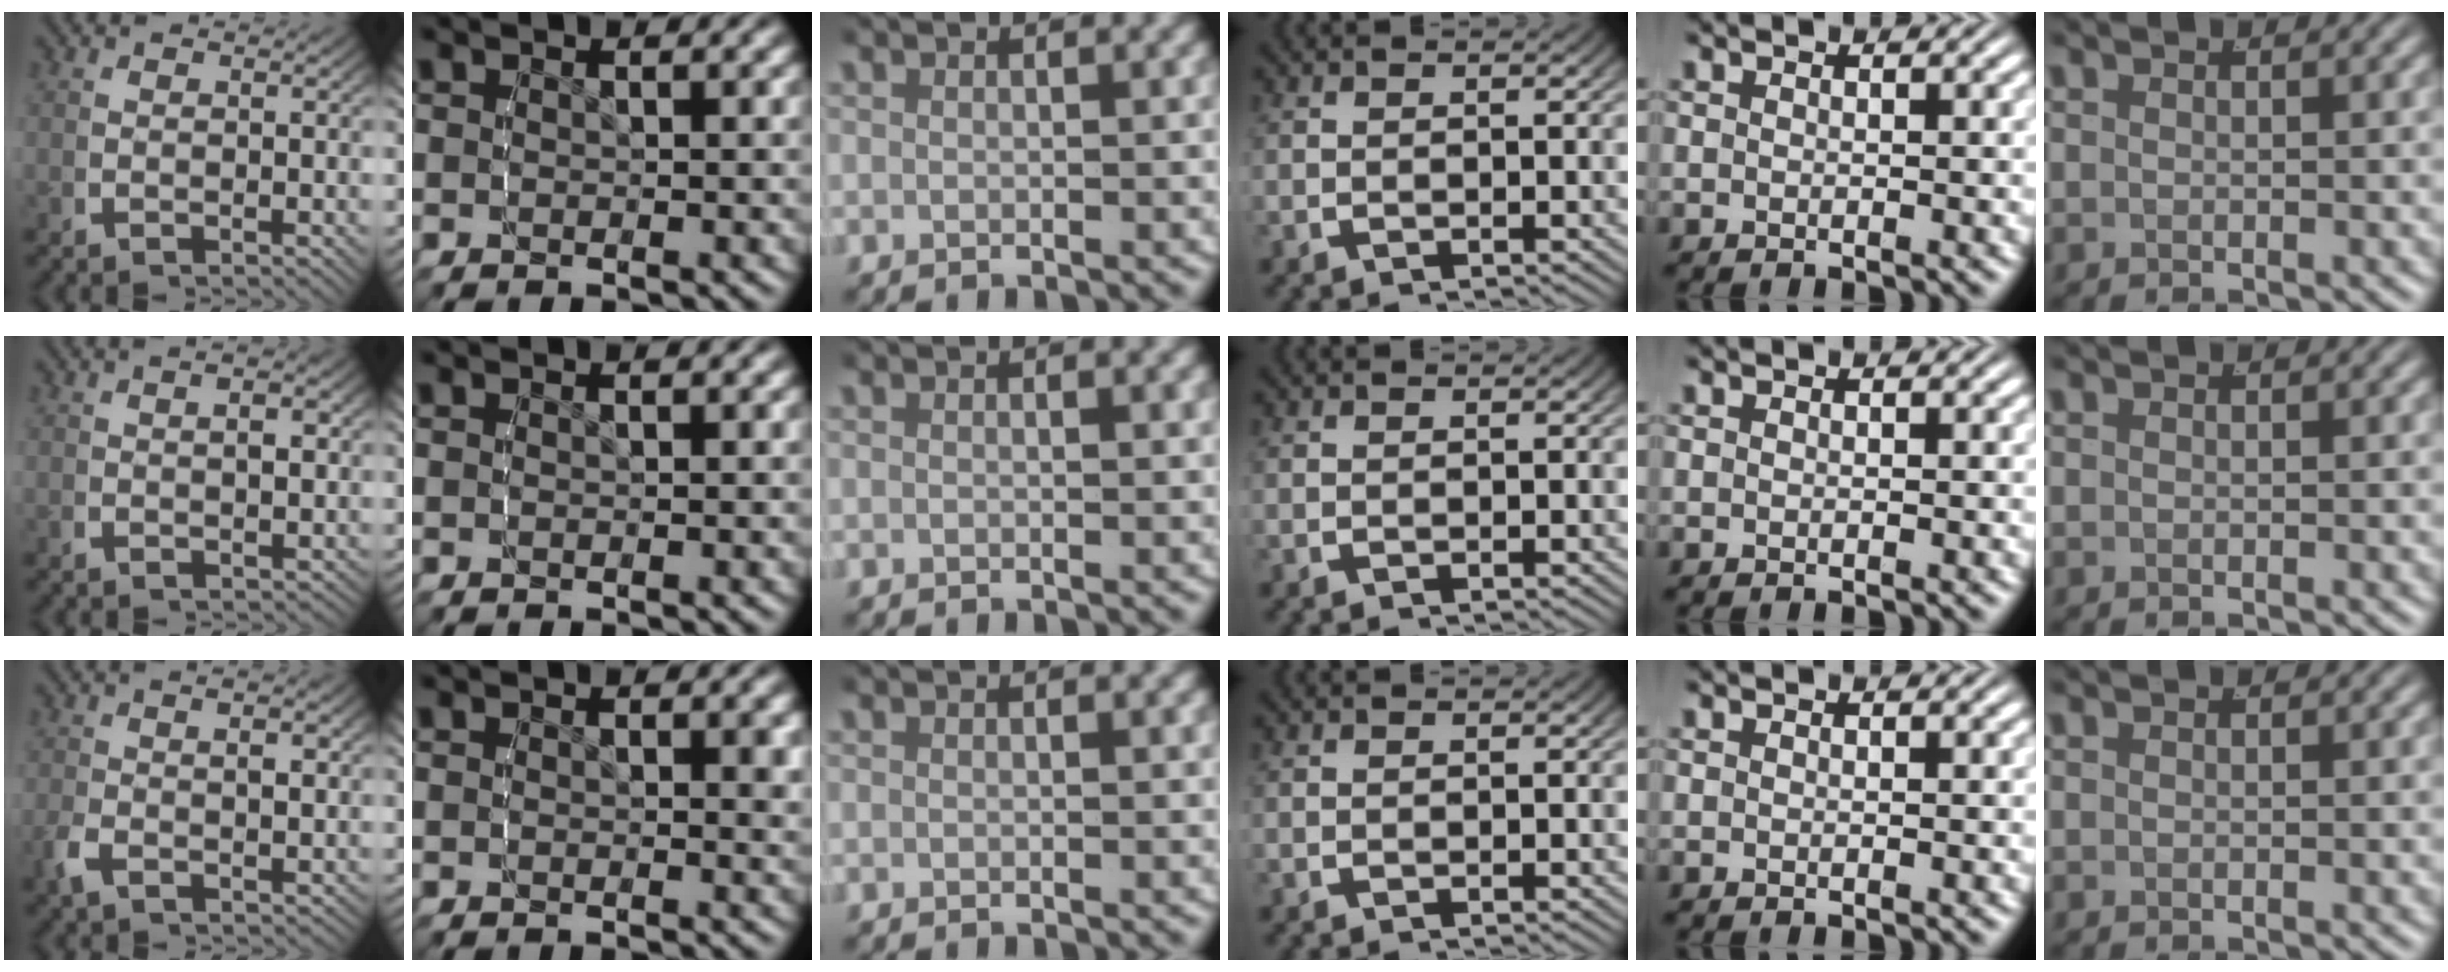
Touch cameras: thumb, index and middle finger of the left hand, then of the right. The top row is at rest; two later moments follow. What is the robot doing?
{"motion": "lift_and_place", "object": "sponge"}